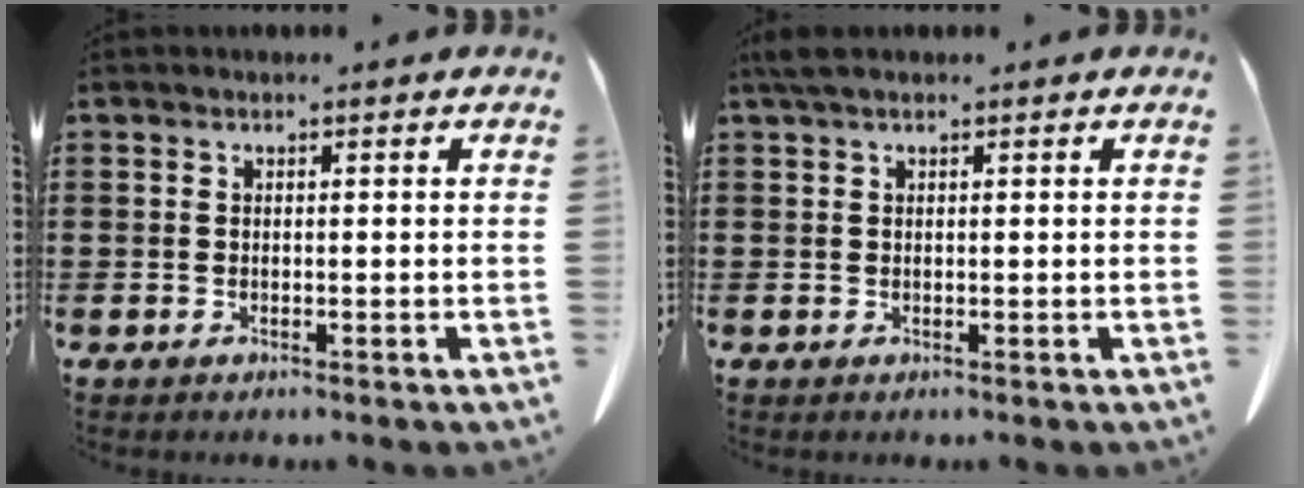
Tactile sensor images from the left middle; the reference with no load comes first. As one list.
[{"total": 1.5, "force": [0.8, 0.6, 1.2], "torque": [-0.026, 0.003, 0.015]}]